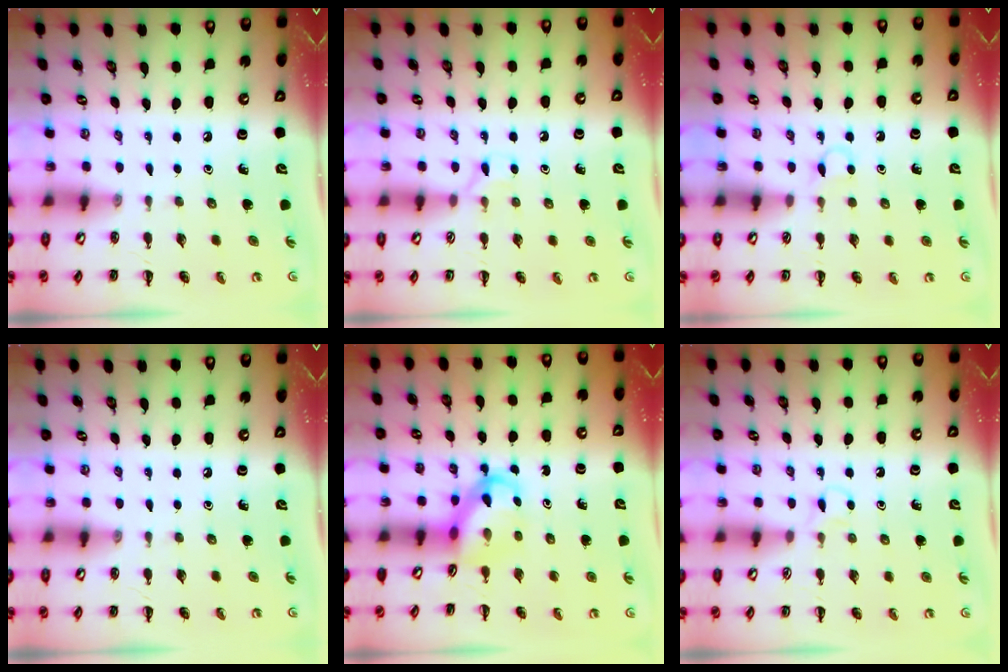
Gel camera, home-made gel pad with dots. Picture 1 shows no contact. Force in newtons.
{"total": 4.0, "press": 3.7, "slide": 1.6}
{"total": 3.1, "press": 2.9, "slide": 1.0}
{"total": 0.0}
{"total": 4.2, "press": 4.2, "slide": 0.6}
{"total": 2.8, "press": 2.6, "slide": 1.2}